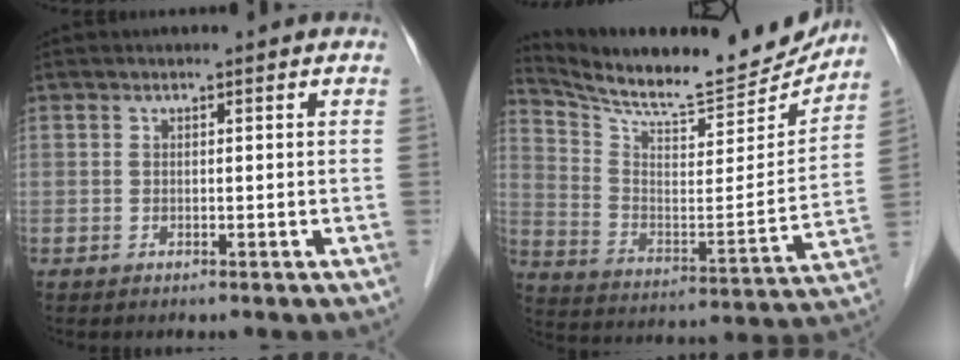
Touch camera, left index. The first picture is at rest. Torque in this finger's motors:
{"motor_torque": [-0.02, -0.12, 0.18, 0.02]}